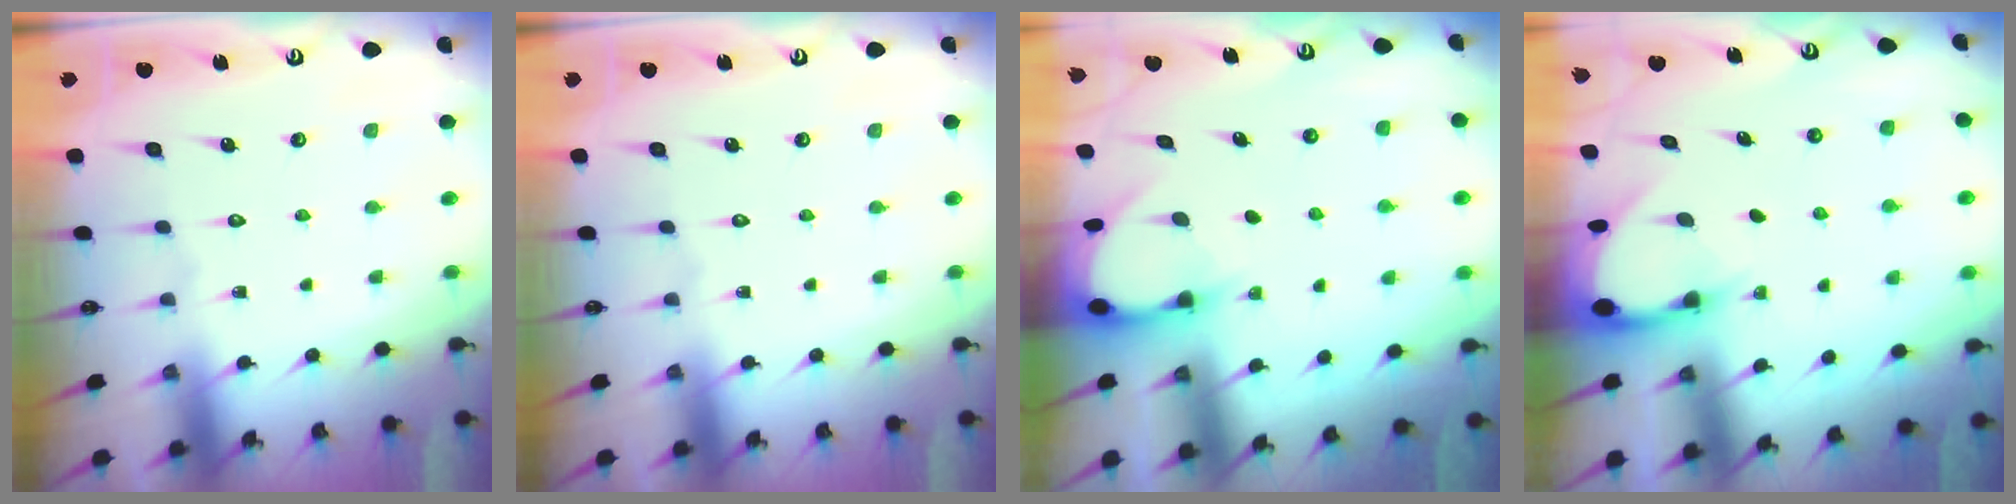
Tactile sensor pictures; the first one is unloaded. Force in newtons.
{"total": 0.0}
{"total": 3.1, "press": 3.1, "slide": 0.4}
{"total": 3.4, "press": 3.4, "slide": 0.2}